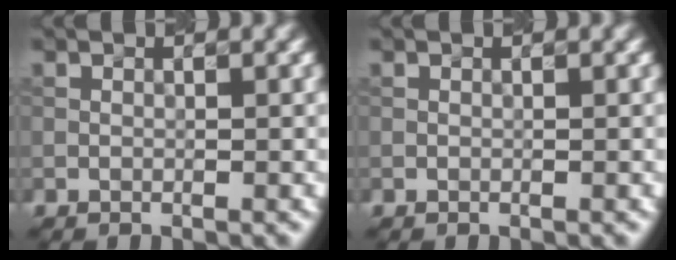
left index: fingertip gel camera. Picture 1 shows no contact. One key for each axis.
{"total": 0.0}